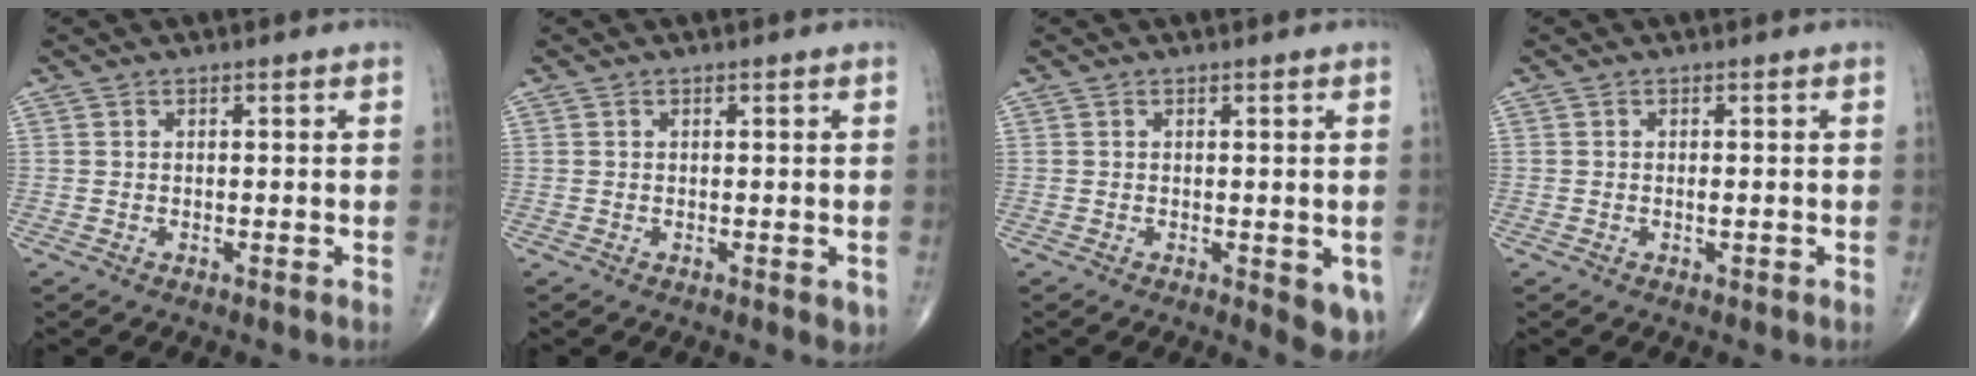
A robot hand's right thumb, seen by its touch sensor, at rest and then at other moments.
{"total": 1.4, "force": [-0.2, 0.7, 1.2], "torque": [-0.008, -0.002, -0.002]}
{"total": 5.0, "force": [-1.3, 2.1, 4.4], "torque": [-0.033, -0.009, -0.014]}
{"total": 0.8, "force": [-0.2, 0.4, 0.7], "torque": [-0.008, 0.000, -0.004]}